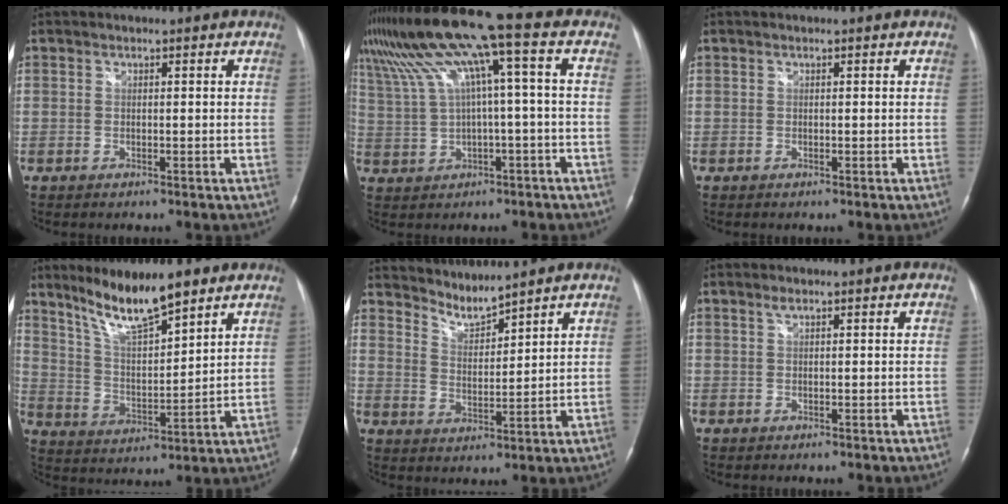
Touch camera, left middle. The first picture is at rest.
{"total": 12.5, "force": [4.8, -0.4, 11.6], "torque": [-0.220, 0.048, 0.096]}
{"total": 0.0}
{"total": 11.2, "force": [8.5, 1.3, 7.1], "torque": [-0.135, -0.005, 0.158]}
{"total": 4.3, "force": [4.2, -0.4, 0.2], "torque": [-0.008, -0.007, 0.088]}
{"total": 0.6, "force": [0.4, 0.1, 0.4], "torque": [-0.011, 0.004, 0.008]}